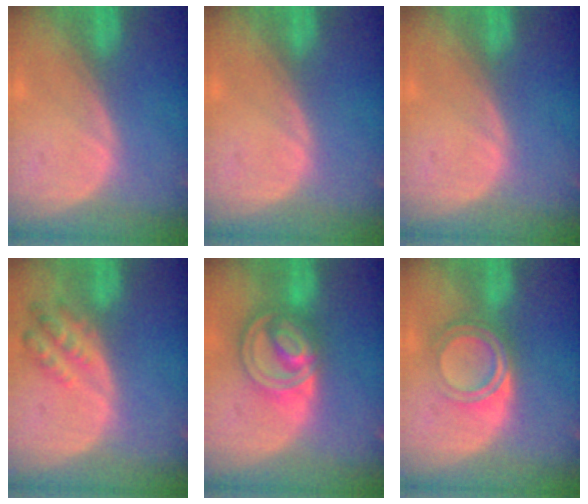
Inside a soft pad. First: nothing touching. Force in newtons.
{"total": 0.0}
{"total": 0.0}
{"total": 5.3, "press": 5.0, "slide": 1.9}
{"total": 8.7, "press": 7.3, "slide": 4.7}
{"total": 5.2, "press": 4.8, "slide": 1.9}